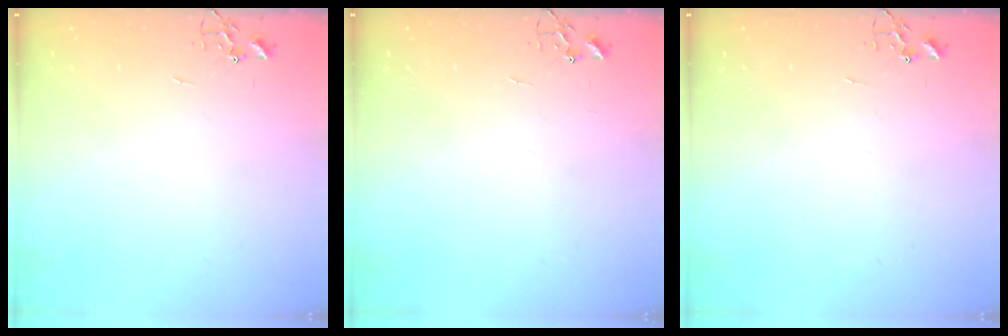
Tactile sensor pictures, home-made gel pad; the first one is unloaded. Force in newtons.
{"total": 0.0}
{"total": 0.0}